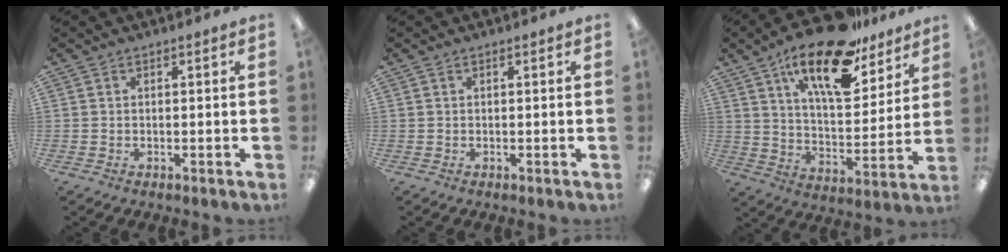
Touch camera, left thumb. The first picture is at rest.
{"total": 0.0}
{"total": 20.3, "force": [13.6, 7.9, 12.9], "torque": [-0.206, -0.080, 0.228]}